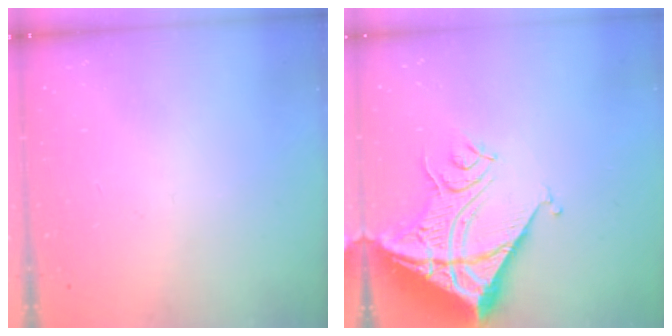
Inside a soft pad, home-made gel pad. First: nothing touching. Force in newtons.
{"total": 18.3, "press": 18.1, "slide": 2.4}